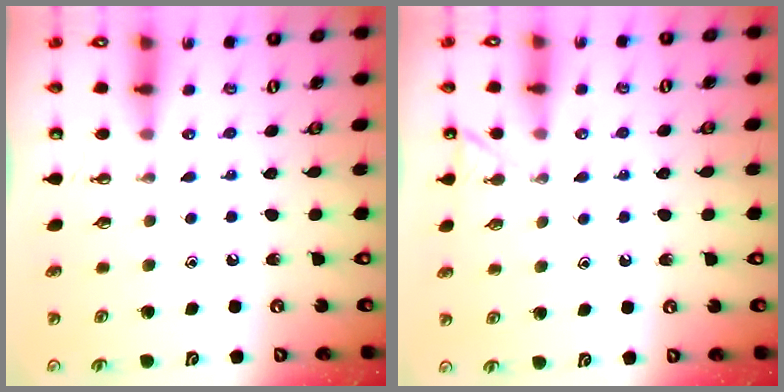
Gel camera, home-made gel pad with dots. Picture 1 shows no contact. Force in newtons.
{"total": 2.2, "press": 2.2, "slide": 0.3}